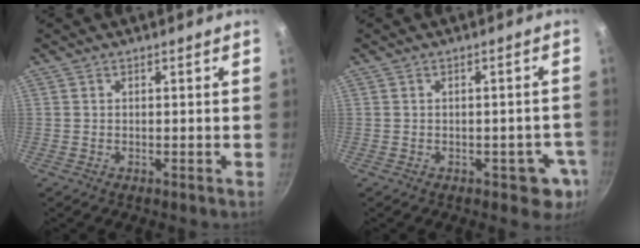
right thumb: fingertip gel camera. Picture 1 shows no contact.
{"total": 4.8, "force": [-1.6, 3.0, 3.4], "torque": [-0.006, 0.015, -0.014]}